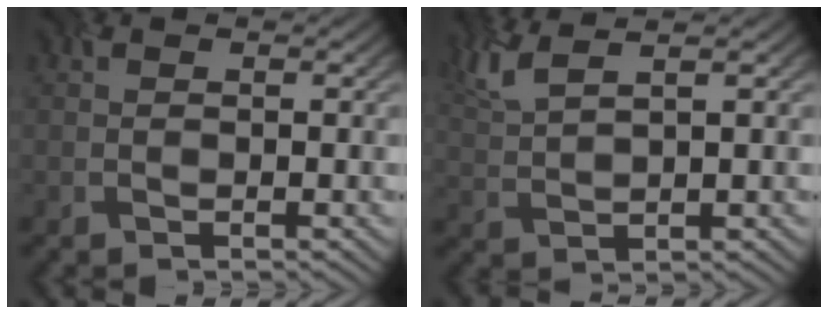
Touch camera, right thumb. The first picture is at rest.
{"total": 4.5, "force": [3.1, 0.7, 3.2], "torque": [-0.080, 0.011, 0.072]}